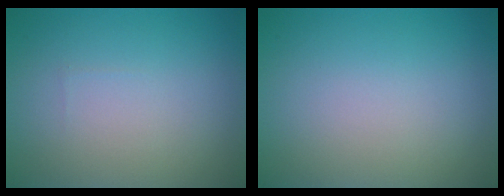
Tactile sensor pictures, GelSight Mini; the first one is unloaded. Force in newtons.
{"total": 0.0}